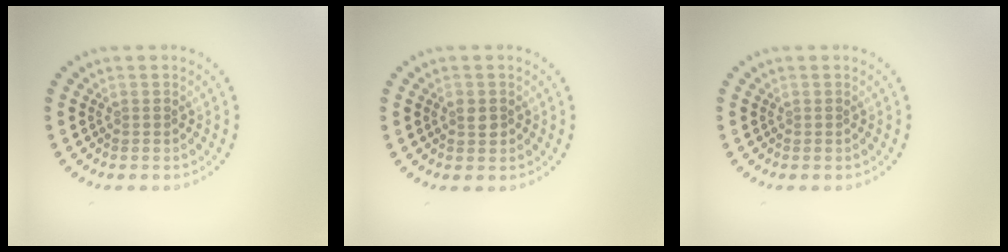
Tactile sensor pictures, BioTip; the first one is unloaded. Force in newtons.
{"total": 1.3, "press": 1.3, "slide": 0.1}
{"total": 0.0}